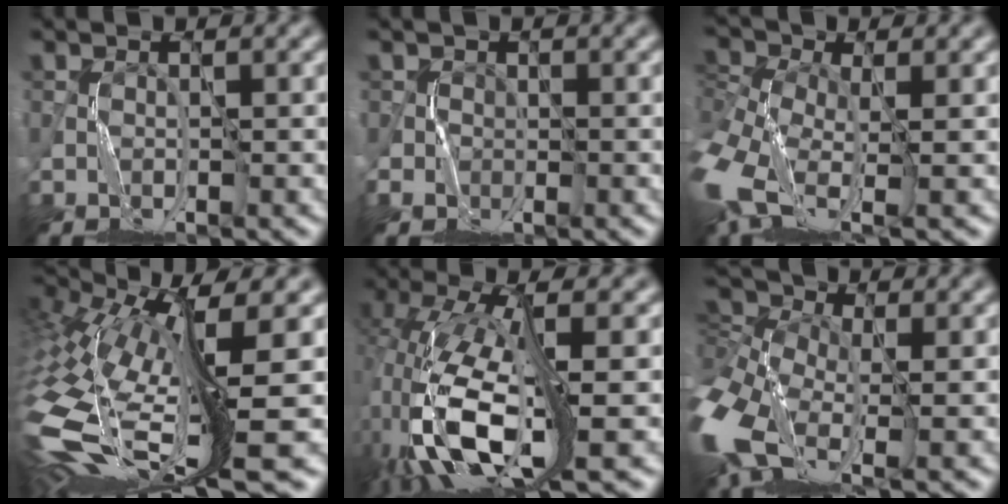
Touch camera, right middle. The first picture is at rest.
{"total": 1.3, "force": [-0.1, 0.8, -1.0], "torque": [0.026, -0.003, 0.000]}
{"total": 6.8, "force": [-1.7, 3.9, 5.3], "torque": [-0.129, -0.015, -0.043]}
{"total": 13.9, "force": [-2.5, 4.8, 12.8], "torque": [-0.285, -0.022, -0.026]}
{"total": 11.8, "force": [-3.0, 4.8, 10.4], "torque": [-0.223, -0.009, -0.054]}
{"total": 10.3, "force": [-2.2, 6.3, 7.9], "torque": [-0.195, -0.020, -0.046]}